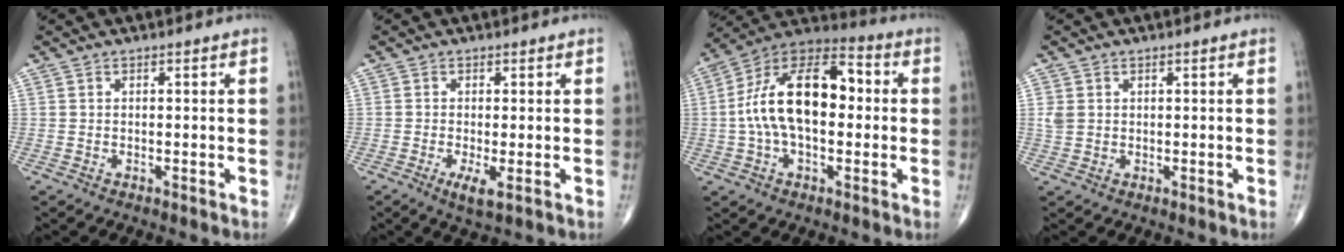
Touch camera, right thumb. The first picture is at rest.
{"total": 3.3, "force": [-1.0, 0.7, 3.0], "torque": [-0.059, -0.010, -0.017]}
{"total": 18.8, "force": [0.8, 10.2, 15.8], "torque": [-0.269, 0.042, 0.005]}
{"total": 2.1, "force": [0.6, 1.6, 1.2], "torque": [-0.028, 0.001, 0.019]}